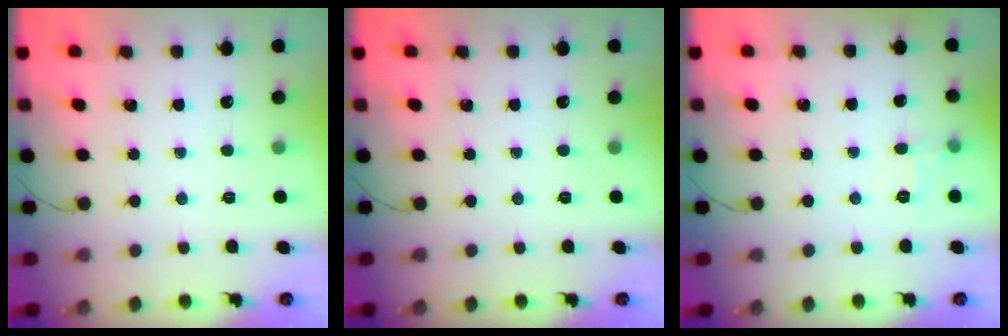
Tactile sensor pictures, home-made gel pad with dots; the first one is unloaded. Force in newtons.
{"total": 0.0}
{"total": 6.0, "press": 5.8, "slide": 1.6}